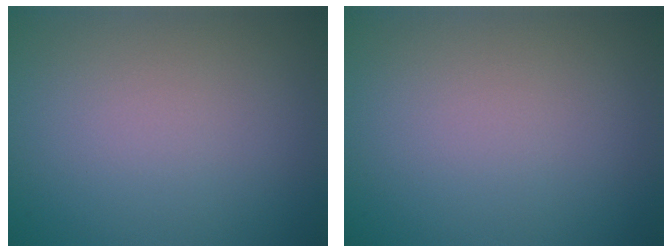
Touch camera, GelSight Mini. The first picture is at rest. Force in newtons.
{"total": 0.0}